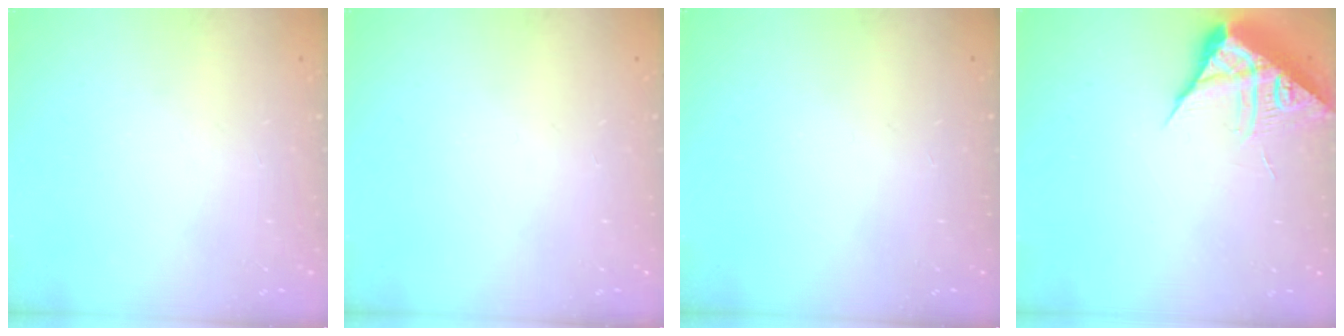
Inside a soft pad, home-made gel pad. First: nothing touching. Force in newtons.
{"total": 0.0}
{"total": 0.0}
{"total": 8.2, "press": 8.2, "slide": 0.7}